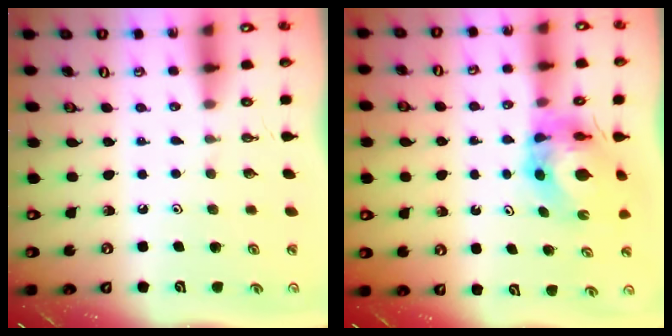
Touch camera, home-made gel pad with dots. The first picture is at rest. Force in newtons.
{"total": 7.0, "press": 6.9, "slide": 0.7}